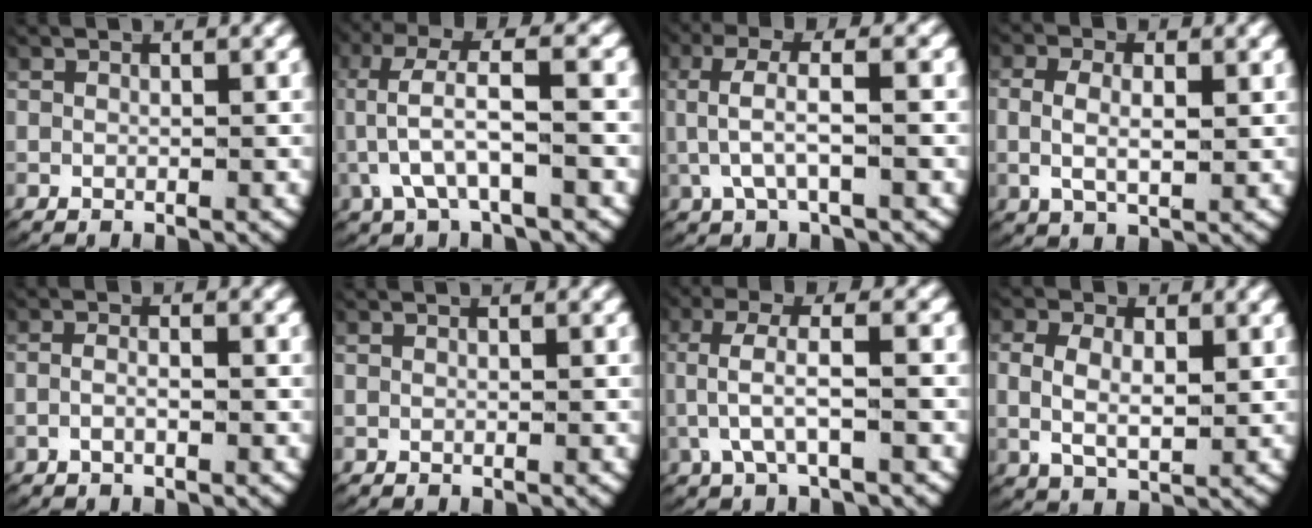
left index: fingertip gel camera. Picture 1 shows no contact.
{"total": 6.0, "force": [0.7, 3.1, 5.1], "torque": [-0.128, 0.000, 0.014]}
{"total": 4.5, "force": [0.7, 1.8, 4.1], "torque": [-0.093, 0.006, 0.012]}
{"total": 3.6, "force": [0.4, 2.0, 2.9], "torque": [-0.067, -0.010, 0.014]}
{"total": 1.6, "force": [-0.8, 0.5, 1.3], "torque": [-0.033, -0.005, -0.014]}
{"total": 0.0}
{"total": 4.4, "force": [0.2, 1.8, 4.0], "torque": [-0.097, -0.002, 0.005]}
{"total": 4.8, "force": [0.5, 3.2, 3.5], "torque": [-0.081, -0.012, 0.015]}